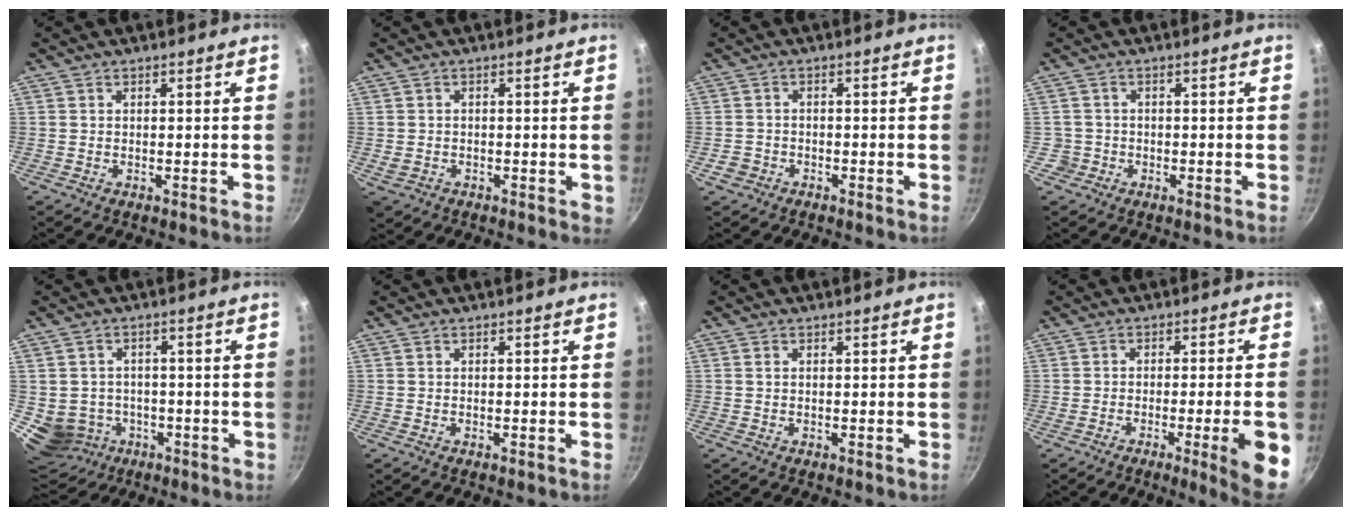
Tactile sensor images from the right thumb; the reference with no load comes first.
{"total": 3.5, "force": [-0.8, 2.7, 2.1], "torque": [-0.031, -0.005, -0.006]}
{"total": 2.4, "force": [-1.4, 1.8, 0.9], "torque": [-0.015, 0.015, -0.021]}
{"total": 2.4, "force": [-0.7, 2.3, 0.1], "torque": [0.015, 0.019, -0.005]}
{"total": 10.5, "force": [-2.8, 9.4, 3.8], "torque": [-0.045, 0.031, -0.019]}
{"total": 0.0}
{"total": 0.6, "force": [0.2, 0.3, 0.5], "torque": [-0.010, 0.000, 0.004]}
{"total": 10.4, "force": [-3.4, 1.0, 9.8], "torque": [-0.116, 0.009, -0.040]}